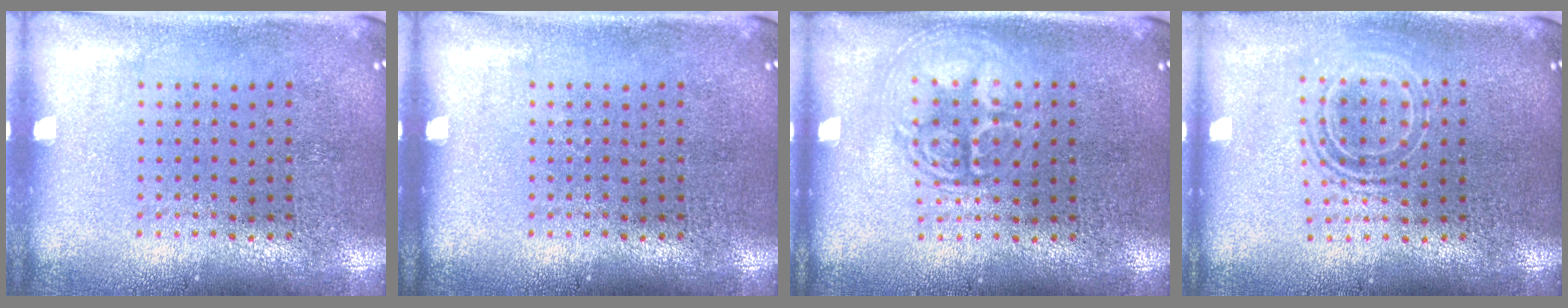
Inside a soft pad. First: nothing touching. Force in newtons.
{"total": 0.0}
{"total": 3.0, "press": 3.0, "slide": 0.5}
{"total": 1.8, "press": 1.4, "slide": 1.2}